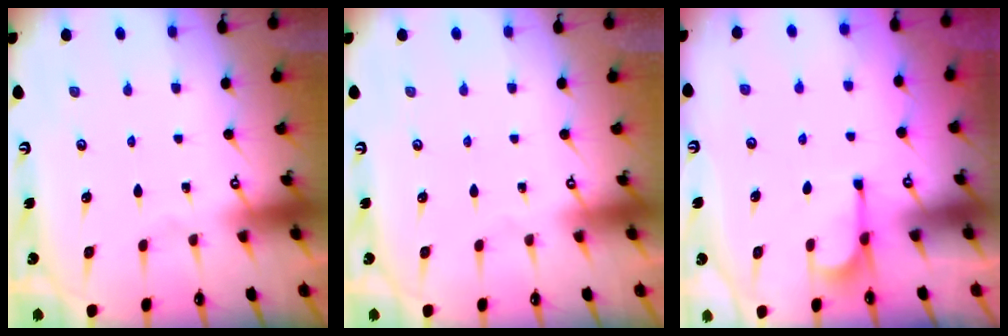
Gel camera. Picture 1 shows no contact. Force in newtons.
{"total": 0.0}
{"total": 2.2, "press": 2.0, "slide": 0.9}